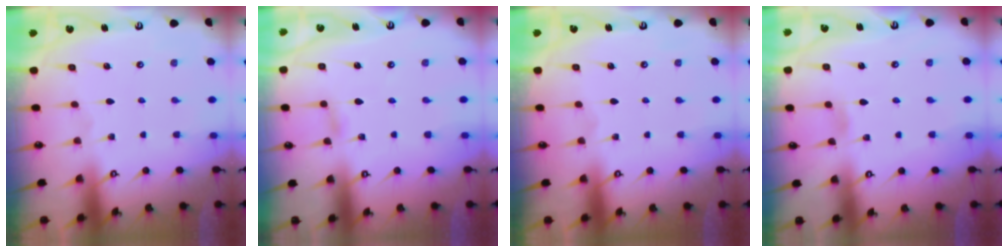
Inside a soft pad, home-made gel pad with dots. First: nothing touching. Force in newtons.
{"total": 2.8, "press": 2.8, "slide": 0.3}
{"total": 0.0}
{"total": 2.9, "press": 2.8, "slide": 0.3}